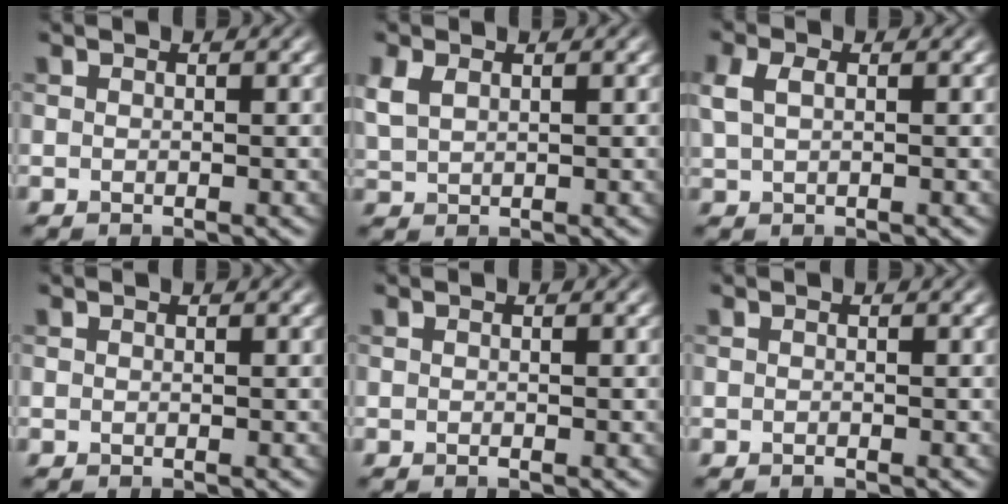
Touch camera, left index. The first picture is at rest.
{"total": 2.4, "force": [1.1, 1.4, 1.6], "torque": [-0.045, 0.004, 0.026]}
{"total": 2.2, "force": [0.7, 1.3, 1.7], "torque": [-0.042, 0.004, 0.016]}
{"total": 0.0}
{"total": 0.0}
{"total": 0.0}